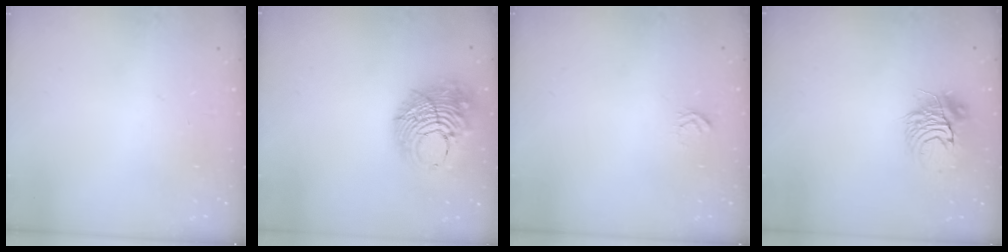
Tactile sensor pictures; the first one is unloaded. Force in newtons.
{"total": 13.6, "press": 13.5, "slide": 1.8}
{"total": 3.3, "press": 3.2, "slide": 0.4}
{"total": 10.0, "press": 9.9, "slide": 0.9}